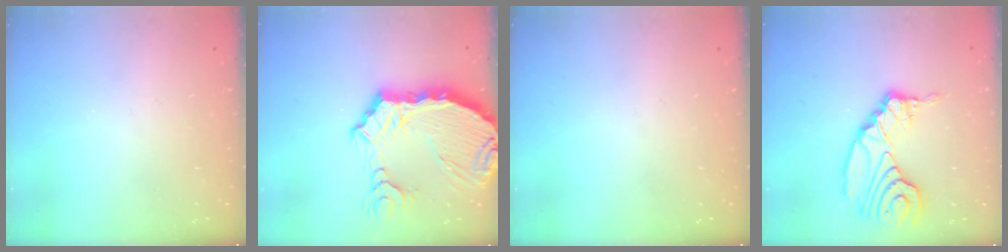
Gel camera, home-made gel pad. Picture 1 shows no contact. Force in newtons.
{"total": 13.2, "press": 12.7, "slide": 3.7}
{"total": 0.0}
{"total": 13.7, "press": 13.6, "slide": 1.6}